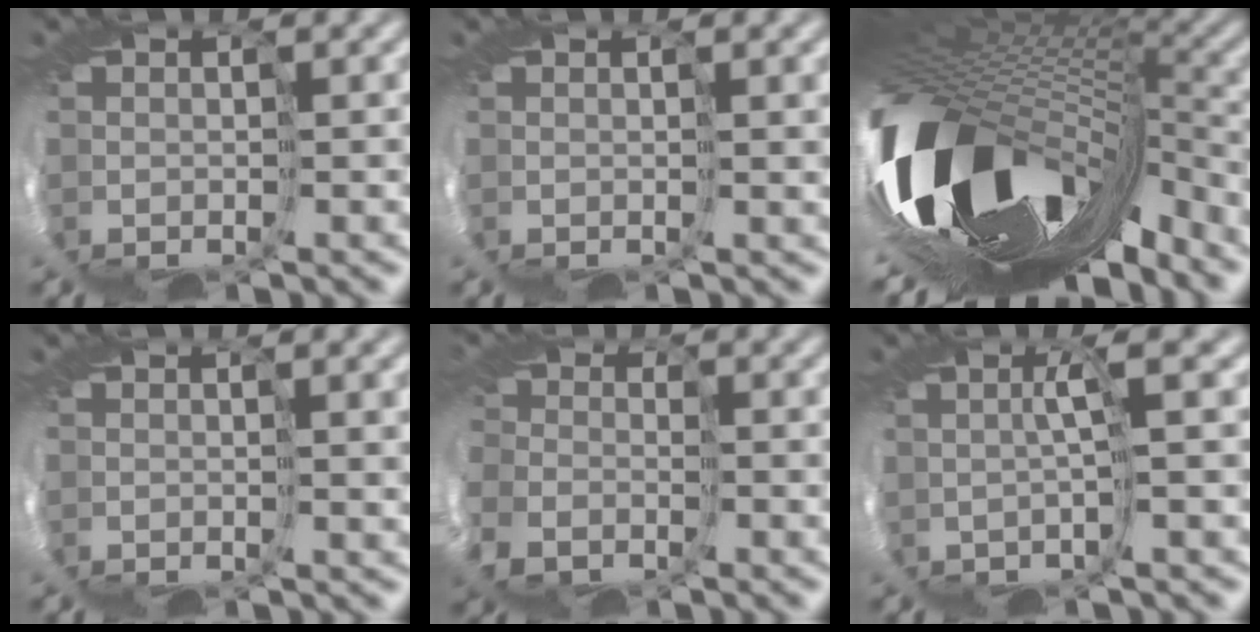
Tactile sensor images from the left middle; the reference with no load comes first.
{"total": 2.9, "force": [1.1, 0.8, 2.6], "torque": [-0.044, 0.005, 0.015]}
{"total": 13.7, "force": [-4.0, 6.8, 11.2], "torque": [-0.229, -0.060, -0.048]}
{"total": 3.7, "force": [1.3, 1.1, 3.2], "torque": [-0.057, 0.006, 0.020]}
{"total": 7.1, "force": [-4.1, 5.2, 2.5], "torque": [-0.079, -0.030, -0.060]}
{"total": 2.6, "force": [1.5, -0.5, 2.0], "torque": [-0.036, 0.007, 0.009]}